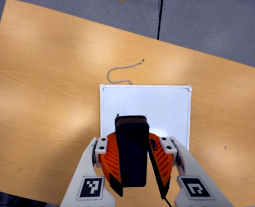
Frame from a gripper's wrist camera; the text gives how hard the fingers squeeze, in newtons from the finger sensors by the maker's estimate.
{"total": 9.4, "left": 9.1, "right": 9.6}